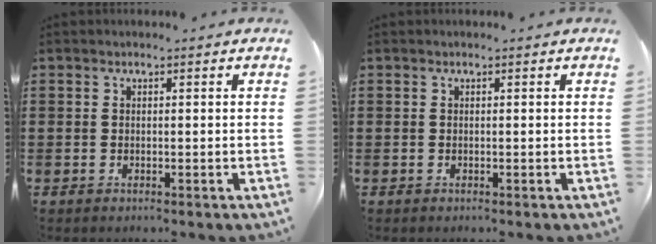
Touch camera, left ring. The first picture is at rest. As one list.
[{"total": 0.0}]